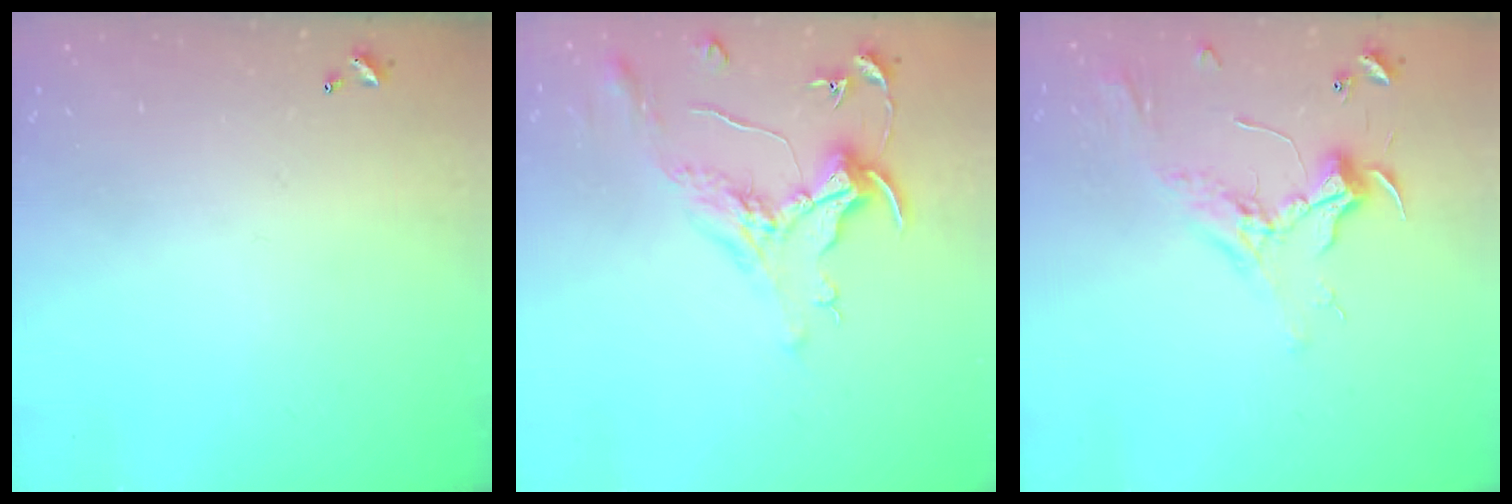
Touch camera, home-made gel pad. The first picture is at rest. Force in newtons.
{"total": 1.6, "press": 1.4, "slide": 0.7}
{"total": 2.3, "press": 2.2, "slide": 0.7}